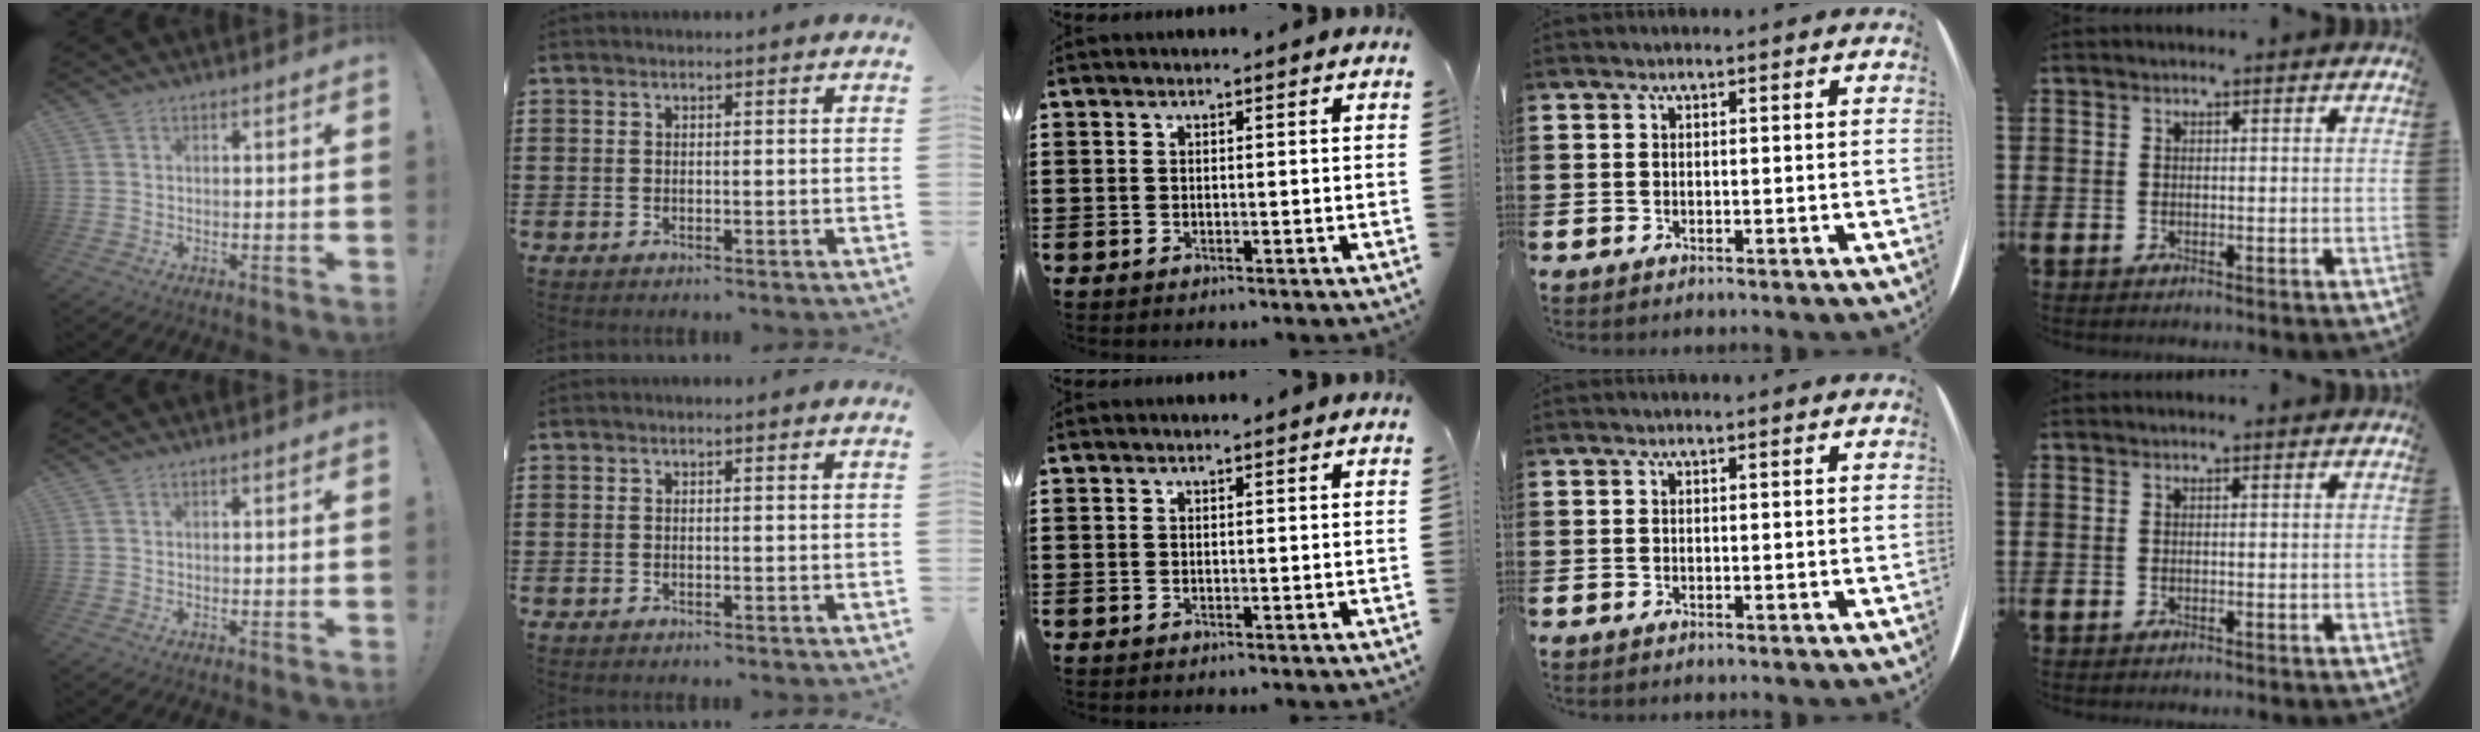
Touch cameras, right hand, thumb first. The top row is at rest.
{}